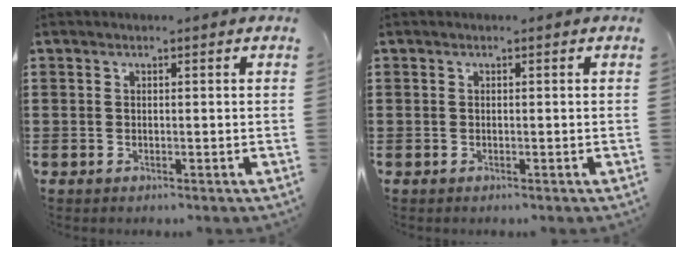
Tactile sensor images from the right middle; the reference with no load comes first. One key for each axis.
{"total": 0.0}